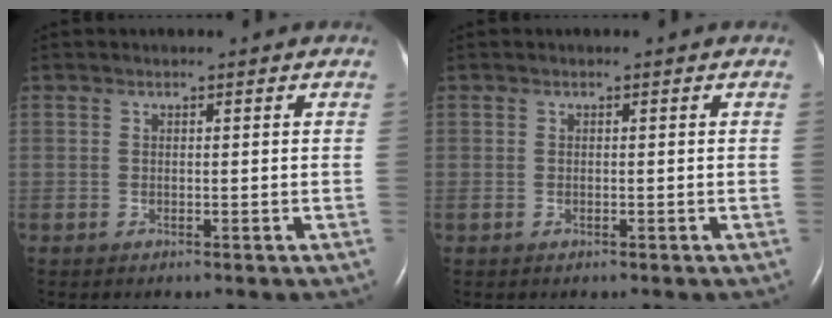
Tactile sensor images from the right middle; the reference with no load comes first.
{"total": 0.0}